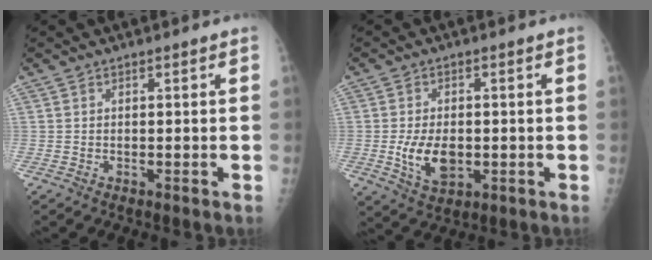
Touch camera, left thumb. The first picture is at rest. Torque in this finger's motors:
{"motor_torque": [-0.43, 0.98, 0.77, 0.07, 0.07]}